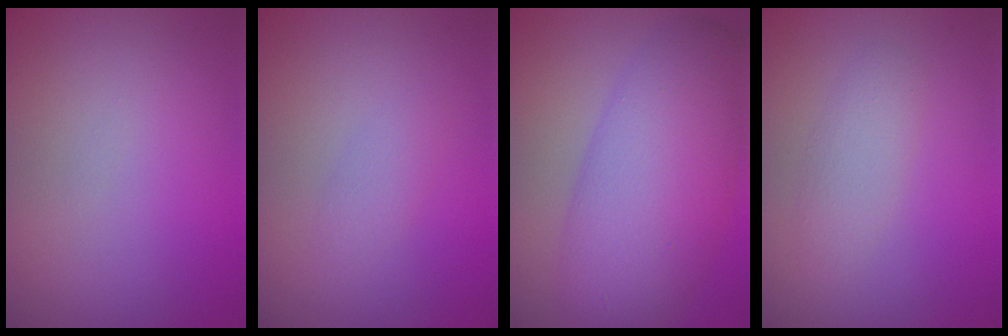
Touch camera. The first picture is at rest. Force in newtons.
{"total": 1.1, "press": 1.1, "slide": 0.0}
{"total": 8.2, "press": 8.2, "slide": 0.1}
{"total": 1.9, "press": 1.9, "slide": 0.0}